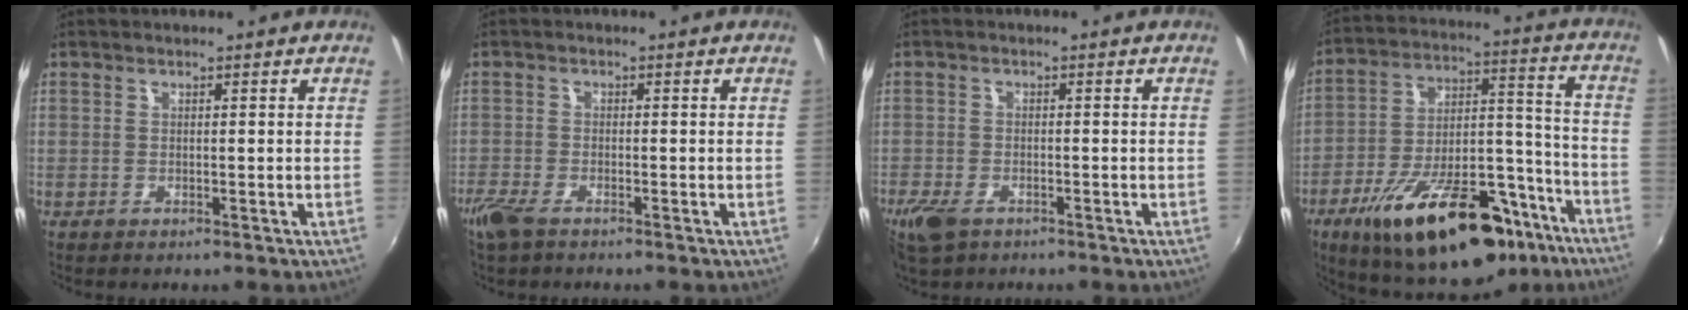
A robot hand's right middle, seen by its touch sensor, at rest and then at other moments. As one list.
[{"total": 4.4, "force": [-3.3, 1.3, 2.6], "torque": [-0.068, -0.013, -0.067]}, {"total": 5.6, "force": [-3.6, 2.8, 3.1], "torque": [-0.083, -0.017, -0.069]}, {"total": 29.0, "force": [-18.1, 12.2, 19.0], "torque": [-0.310, 0.010, -0.257]}]